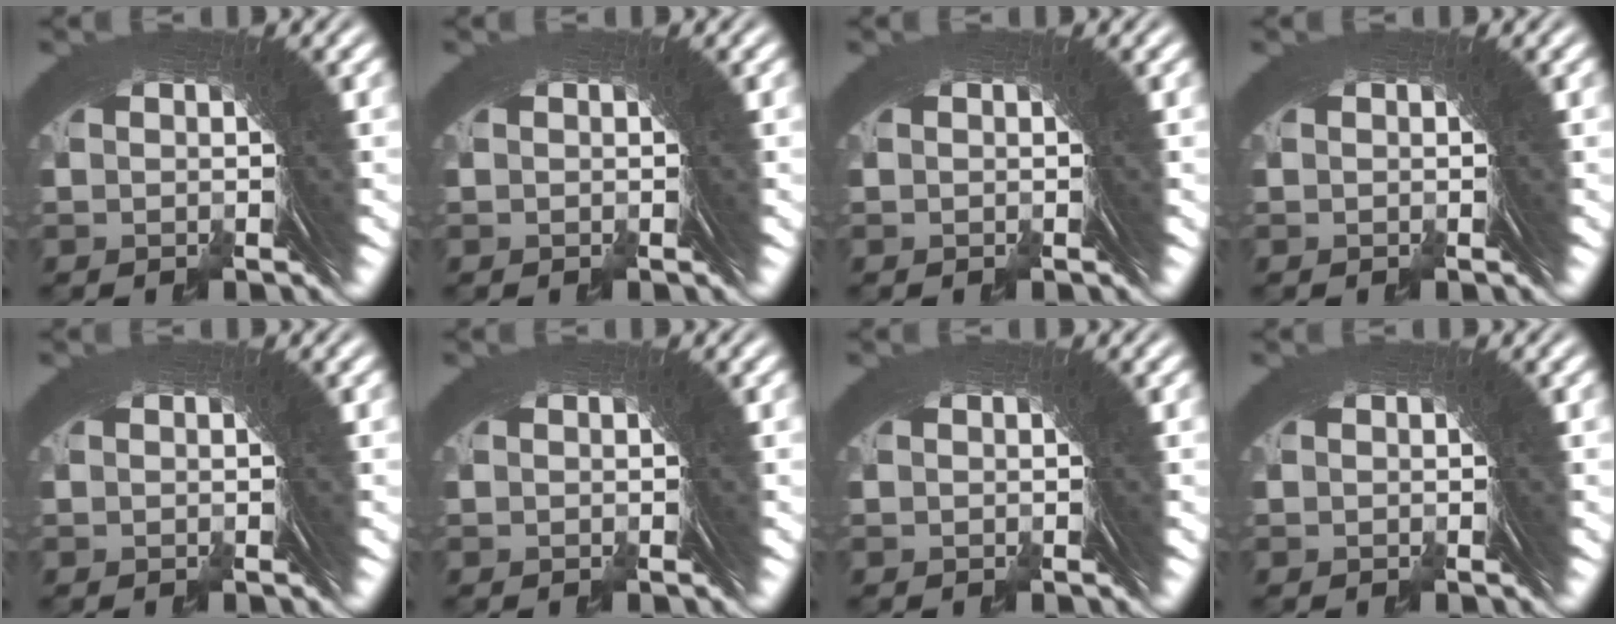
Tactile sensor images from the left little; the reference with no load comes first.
{"total": 0.0}
{"total": 0.0}
{"total": 0.0}
{"total": 0.0}
{"total": 0.0}
{"total": 0.0}
{"total": 0.0}